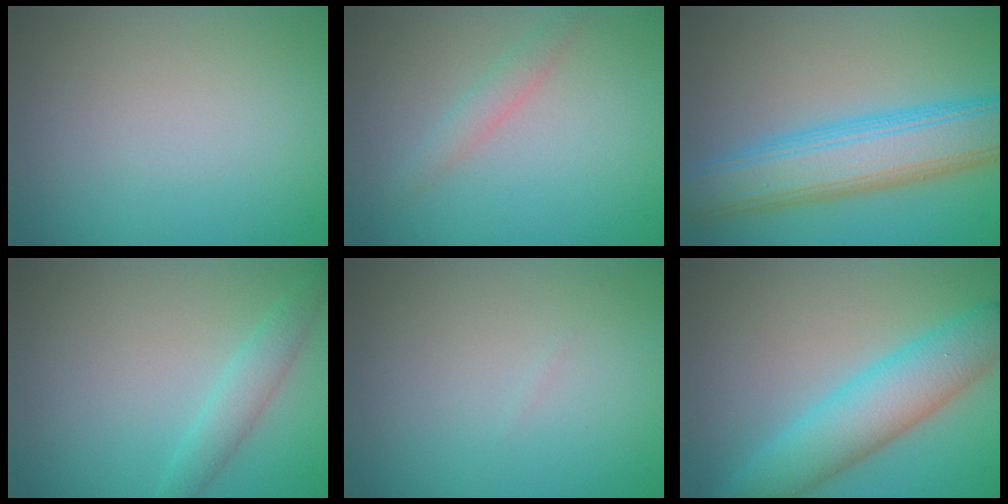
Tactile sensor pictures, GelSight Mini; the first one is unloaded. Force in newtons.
{"total": 1.6, "press": 1.6, "slide": 0.0}
{"total": 7.9, "press": 7.9, "slide": 0.1}
{"total": 2.3, "press": 2.3, "slide": 0.1}
{"total": 0.0}
{"total": 6.7, "press": 6.7, "slide": 0.1}